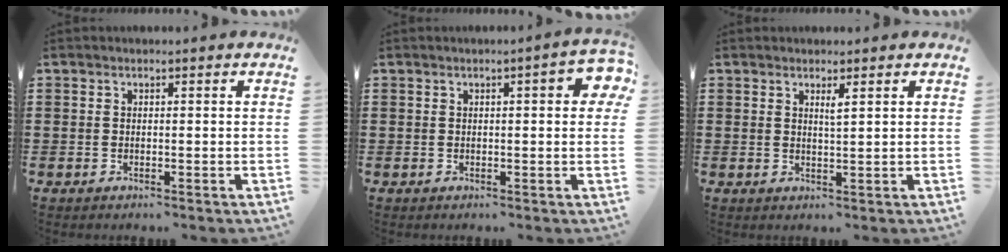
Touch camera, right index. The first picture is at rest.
{"total": 3.5, "force": [0.7, 0.7, 3.4], "torque": [-0.047, 0.001, 0.006]}
{"total": 1.5, "force": [1.0, 0.1, 1.1], "torque": [-0.023, 0.001, 0.016]}